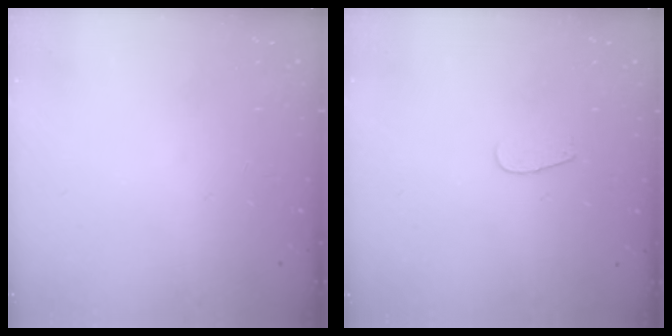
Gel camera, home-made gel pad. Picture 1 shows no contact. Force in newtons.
{"total": 2.6, "press": 2.5, "slide": 0.3}